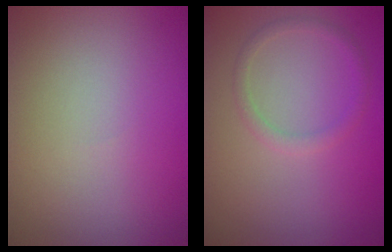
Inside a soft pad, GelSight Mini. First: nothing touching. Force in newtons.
{"total": 1.3, "press": 1.3, "slide": 0.0}